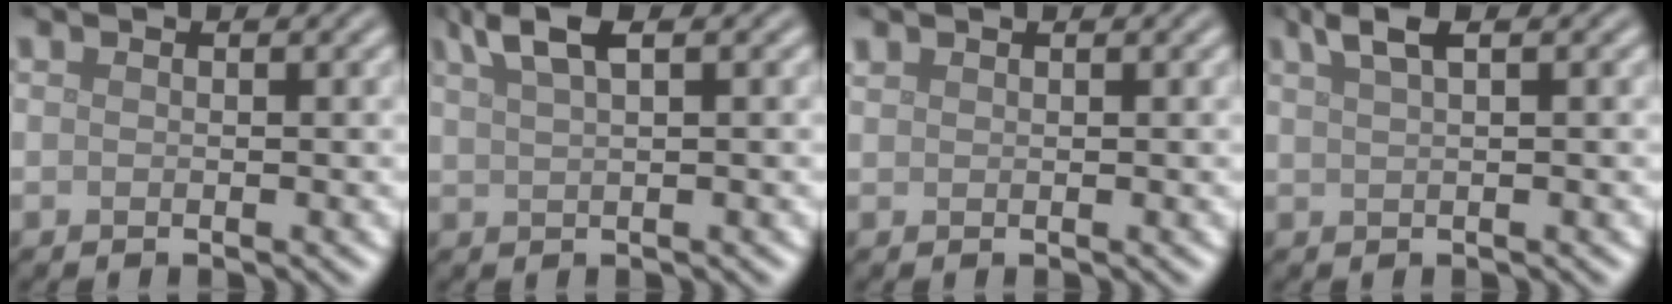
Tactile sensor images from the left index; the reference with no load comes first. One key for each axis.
{"total": 3.4, "fx": 2.1, "fy": 0.9, "fz": 2.5, "tx": -0.040, "ty": 0.010, "tz": 0.040}
{"total": 0.6, "fx": 0.5, "fy": 0.2, "fz": 0.0, "tx": -0.001, "ty": 0.003, "tz": 0.013}
{"total": 2.6, "fx": 1.6, "fy": 0.7, "fz": 1.9, "tx": -0.028, "ty": 0.007, "tz": 0.029}